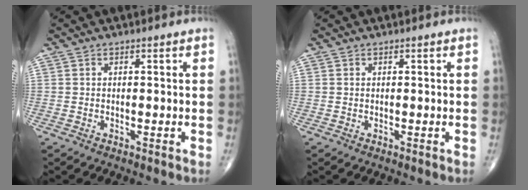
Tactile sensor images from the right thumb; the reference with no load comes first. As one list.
[{"total": 0.0}]